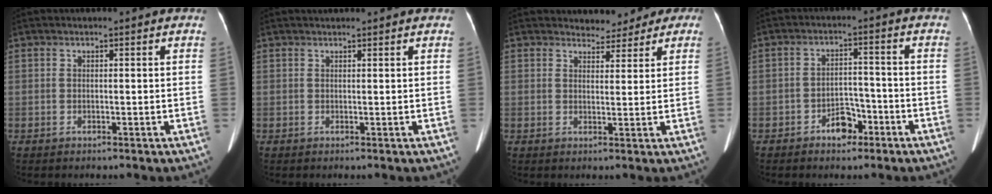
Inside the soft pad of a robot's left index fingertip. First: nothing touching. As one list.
[{"total": 2.0, "force": [1.9, -0.1, 0.7], "torque": [-0.008, 0.023, 0.030]}, {"total": 4.7, "force": [3.9, 2.6, 0.5], "torque": [0.003, 0.009, 0.040]}, {"total": 4.2, "force": [-2.7, 2.3, 2.1], "torque": [-0.035, 0.012, -0.043]}]